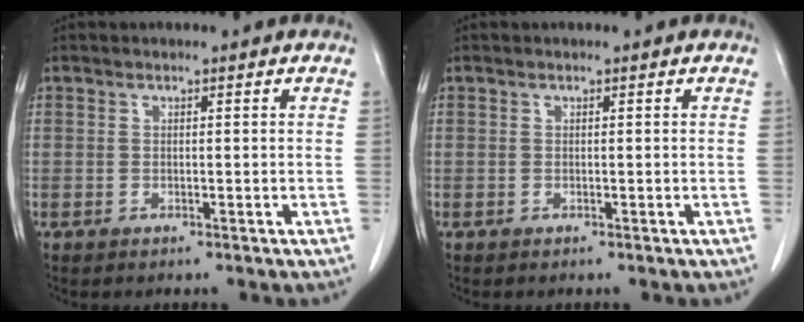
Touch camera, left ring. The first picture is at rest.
{"total": 0.0}